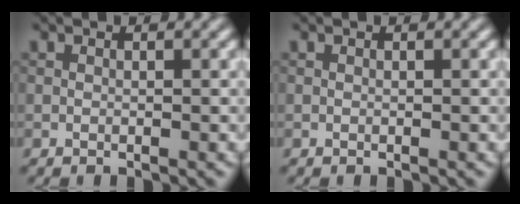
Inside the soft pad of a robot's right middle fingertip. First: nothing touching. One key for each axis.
{"total": 0.0}